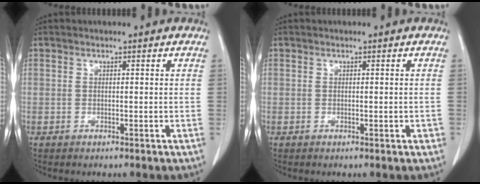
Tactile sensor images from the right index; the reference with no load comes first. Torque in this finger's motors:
{"motor_torque": [0.00, 0.07, 0.01, 0.02]}